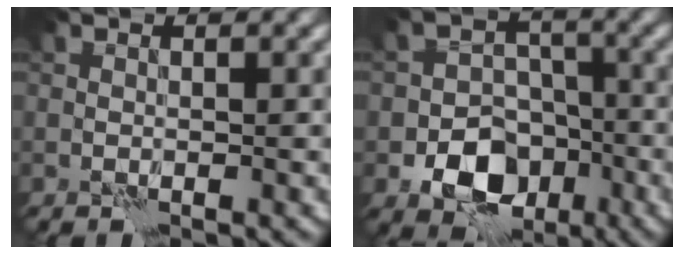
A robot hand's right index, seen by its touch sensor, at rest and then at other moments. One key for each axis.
{"total": 7.9, "fx": -3.5, "fy": 5.8, "fz": 4.1, "tx": -0.048, "ty": -0.007, "tz": -0.061}